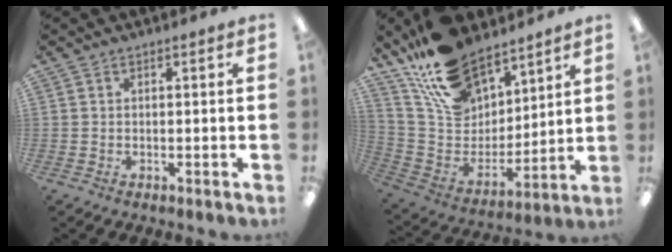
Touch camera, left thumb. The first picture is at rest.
{"total": 18.9, "force": [14.1, 10.1, 7.4], "torque": [-0.155, -0.090, 0.265]}